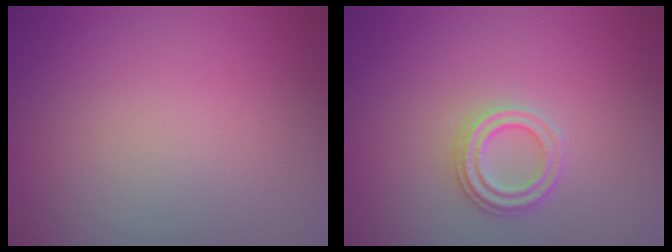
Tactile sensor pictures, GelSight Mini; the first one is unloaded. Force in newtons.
{"total": 2.3, "press": 2.1, "slide": 0.8}